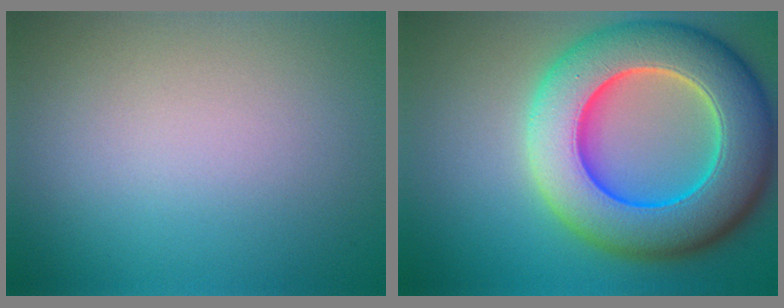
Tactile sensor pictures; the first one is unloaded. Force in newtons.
{"total": 12.5, "press": 12.5, "slide": 0.7}